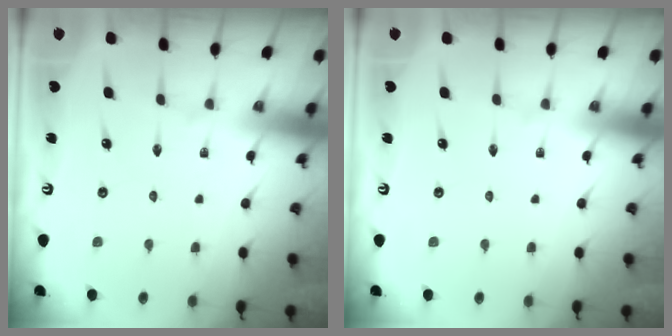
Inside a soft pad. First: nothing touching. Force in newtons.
{"total": 0.0}